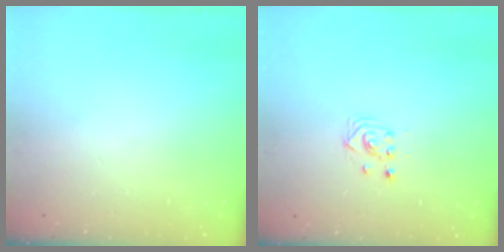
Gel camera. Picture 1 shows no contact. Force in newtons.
{"total": 3.0, "press": 3.0, "slide": 0.4}